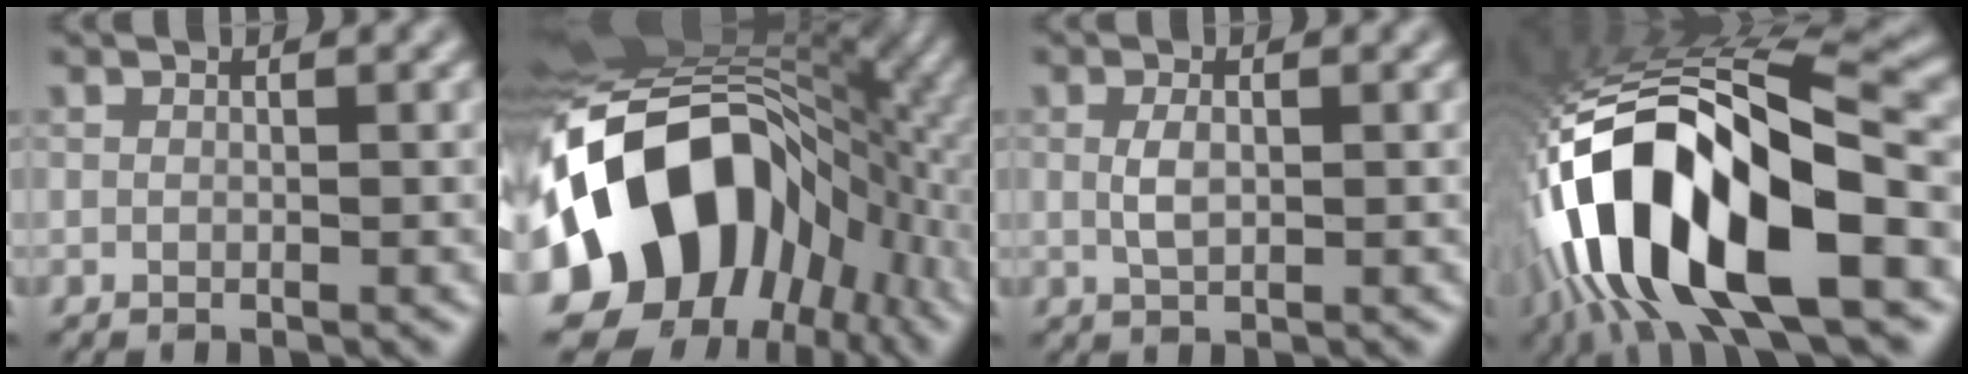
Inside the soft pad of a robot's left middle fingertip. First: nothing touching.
{"total": 18.6, "force": [-4.1, 13.5, 12.1], "torque": [-0.197, 0.001, -0.076]}
{"total": 1.7, "force": [0.2, 0.8, 1.5], "torque": [-0.037, -0.001, 0.004]}
{"total": 16.4, "force": [-5.4, 6.3, 14.1], "torque": [-0.258, 0.015, -0.091]}